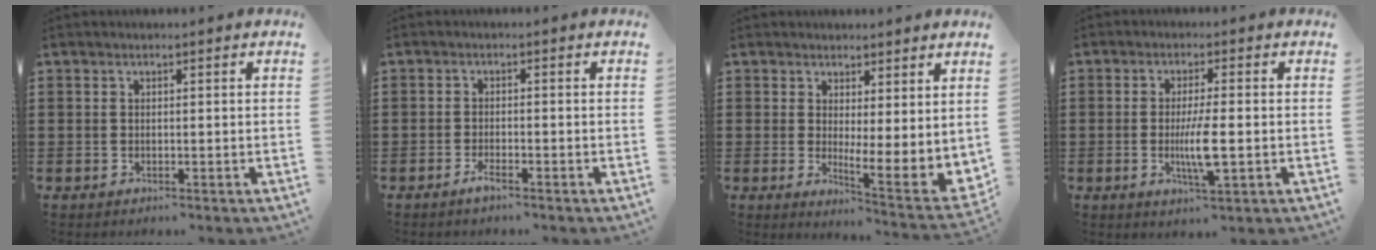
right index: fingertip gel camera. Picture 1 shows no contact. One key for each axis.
{"total": 1.9, "fx": -1.4, "fy": 0.2, "fz": 1.3, "tx": -0.029, "ty": -0.005, "tz": -0.027}
{"total": 2.7, "fx": 1.4, "fy": 0.4, "fz": 2.3, "tx": -0.048, "ty": -0.028, "tz": 0.022}
{"total": 5.6, "fx": -0.9, "fy": 0.8, "fz": 5.5, "tx": -0.108, "ty": -0.011, "tz": -0.021}